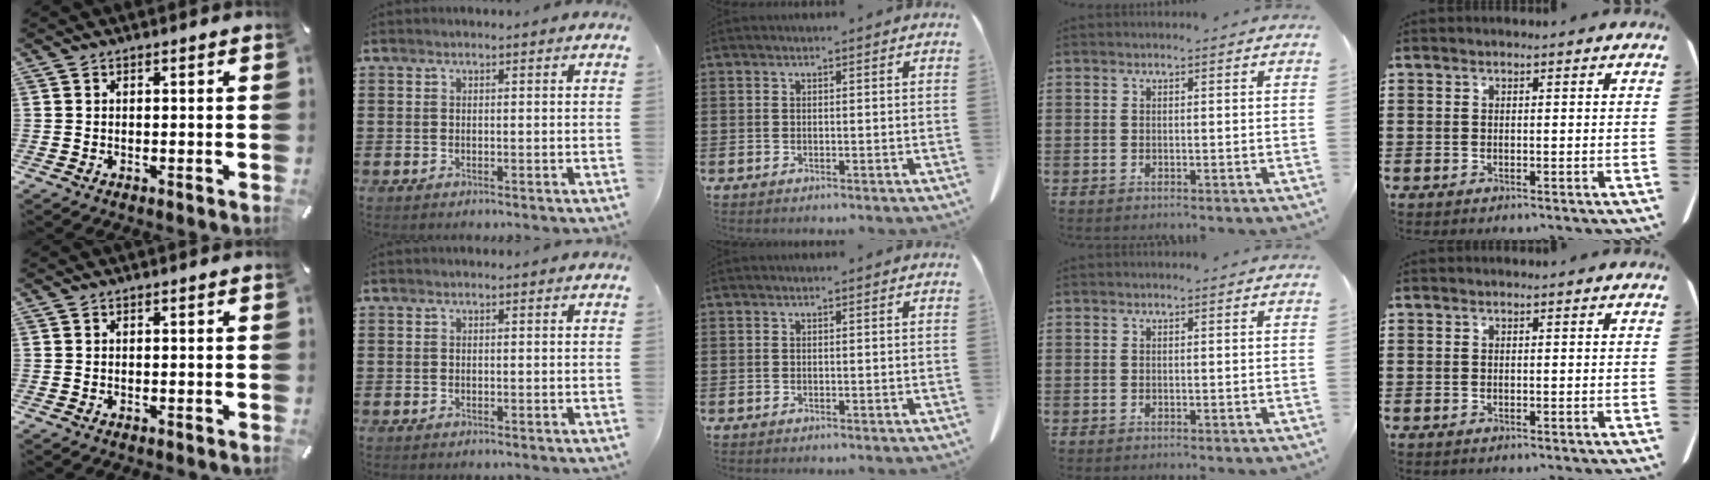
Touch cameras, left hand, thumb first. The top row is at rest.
{}